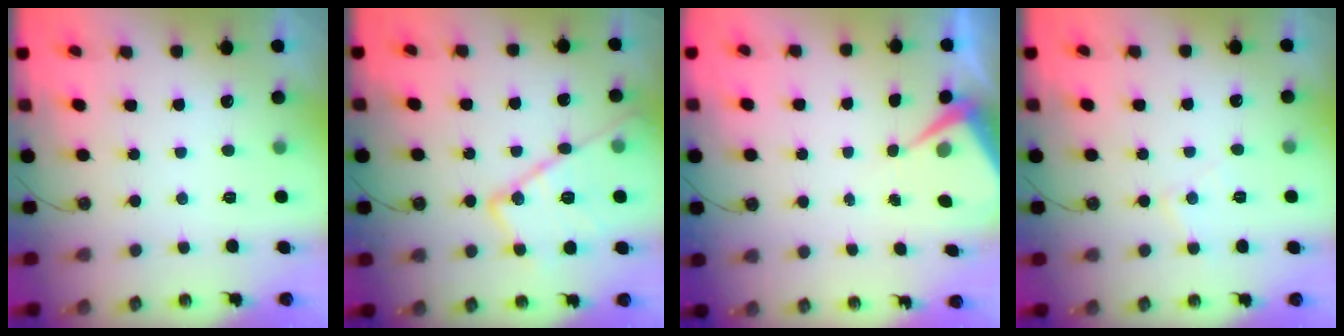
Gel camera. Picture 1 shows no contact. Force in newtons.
{"total": 19.2, "press": 19.1, "slide": 1.3}
{"total": 5.8, "press": 5.7, "slide": 0.7}
{"total": 5.3, "press": 5.3, "slide": 0.3}